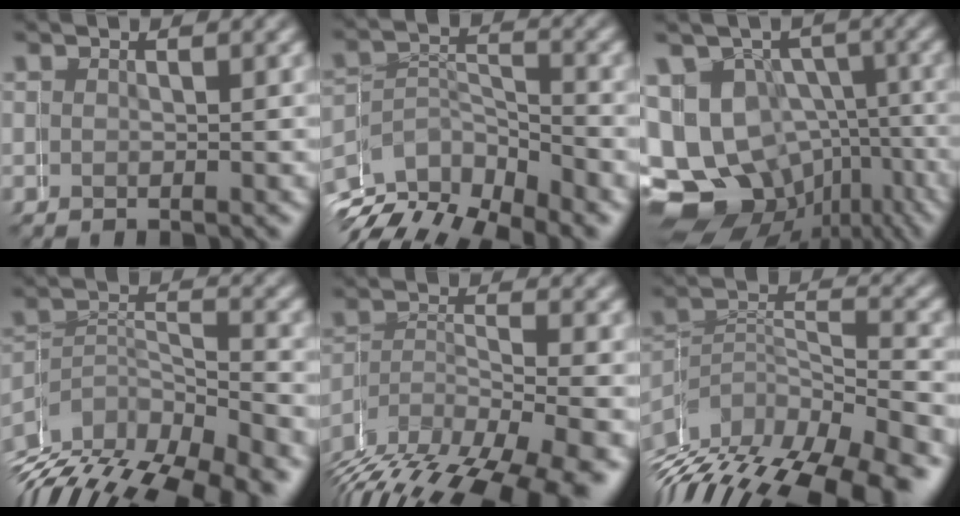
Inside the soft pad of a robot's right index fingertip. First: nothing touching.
{"total": 8.2, "force": [-4.9, 6.0, 2.9], "torque": [-0.049, -0.018, -0.081]}
{"total": 17.1, "force": [-5.3, 15.1, 6.1], "torque": [-0.115, -0.076, -0.073]}
{"total": 9.5, "force": [-6.3, 5.5, 4.5], "torque": [-0.066, -0.017, -0.094]}
{"total": 9.4, "force": [-5.2, 5.4, 5.7], "torque": [-0.111, -0.035, -0.068]}
{"total": 9.8, "force": [-7.0, 5.0, 4.6], "torque": [-0.077, -0.019, -0.101]}